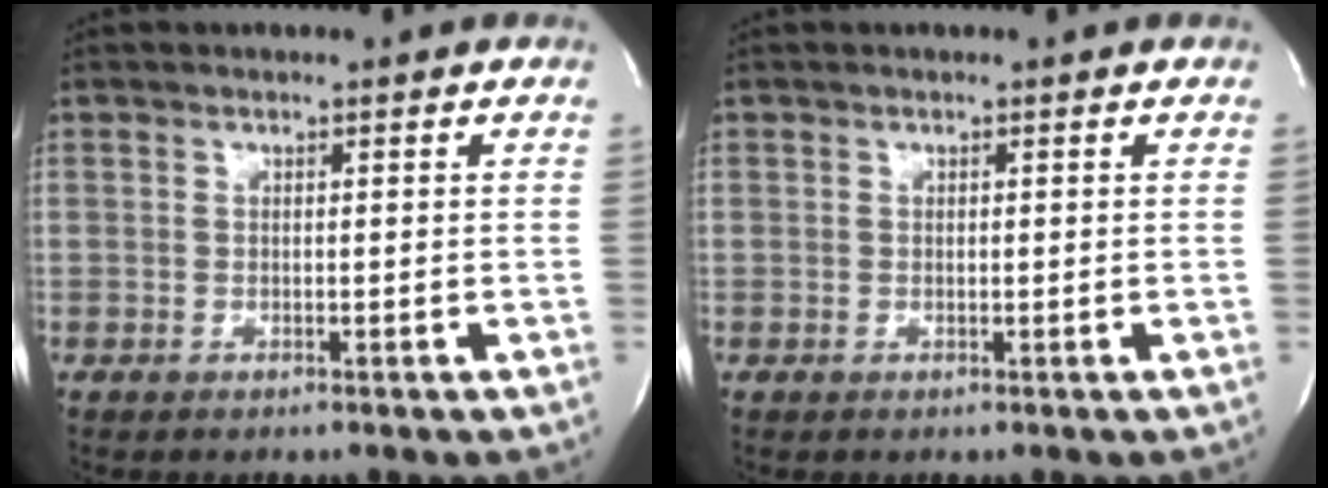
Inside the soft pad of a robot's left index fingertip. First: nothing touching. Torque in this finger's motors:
{"motor_torque": [-0.07, -0.03, 0.03, -0.01]}